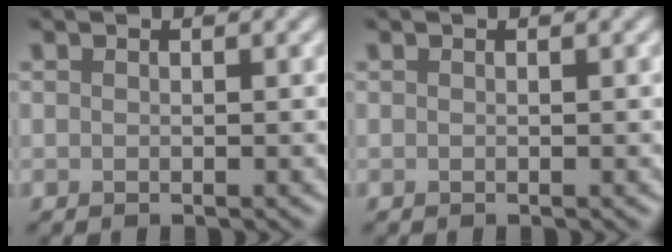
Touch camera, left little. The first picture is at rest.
{"total": 0.0}